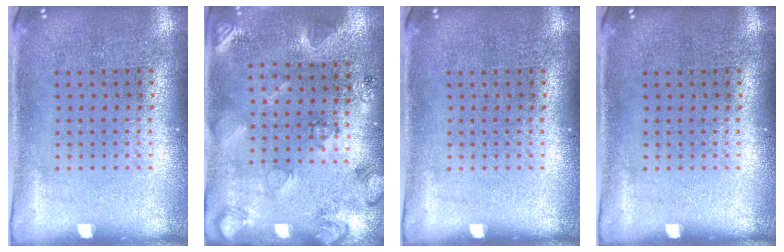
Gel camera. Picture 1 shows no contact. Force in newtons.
{"total": 2.1, "press": 1.8, "slide": 1.0}
{"total": 0.0}
{"total": 0.0}